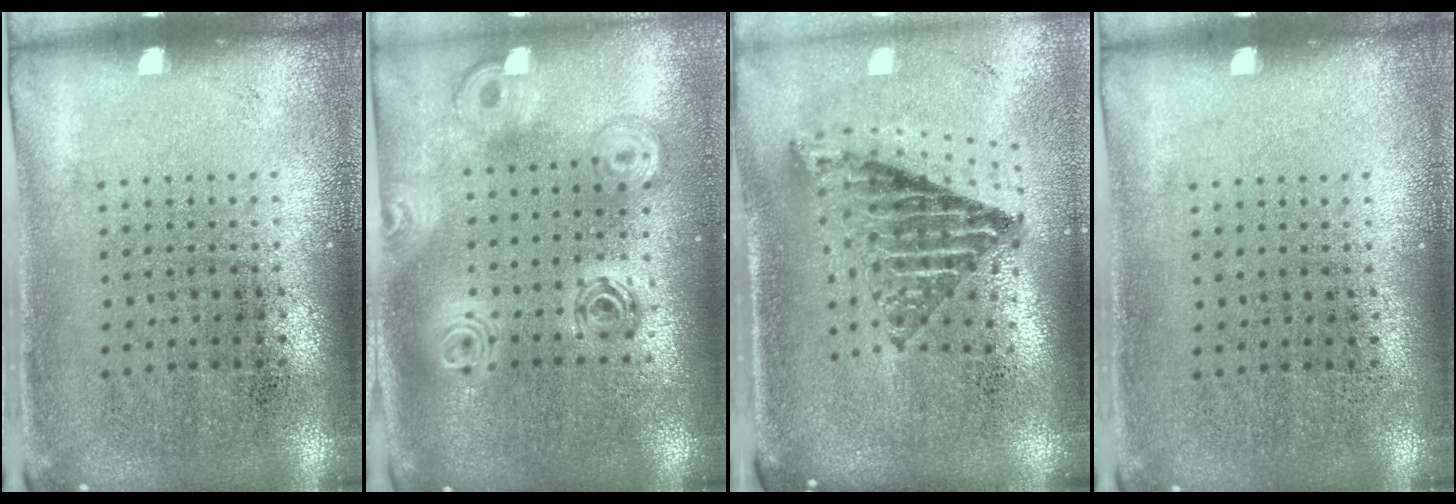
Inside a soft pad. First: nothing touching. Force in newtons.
{"total": 2.2, "press": 1.8, "slide": 1.4}
{"total": 1.9, "press": 1.5, "slide": 1.2}
{"total": 0.0}